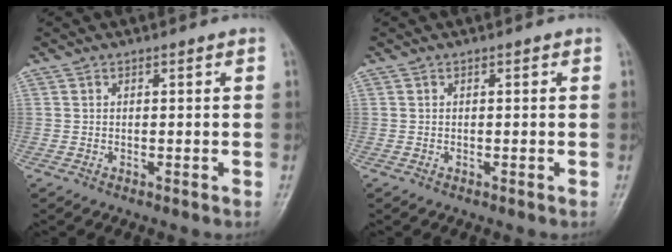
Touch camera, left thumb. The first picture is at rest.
{"total": 0.0}